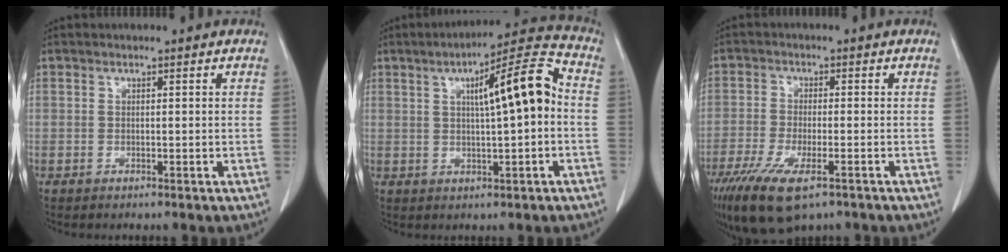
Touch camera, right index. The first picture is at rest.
{"total": 11.3, "force": [1.3, 1.2, 11.2], "torque": [-0.164, 0.028, 0.017]}
{"total": 11.3, "force": [-7.2, 3.3, 8.1], "torque": [-0.143, -0.025, -0.116]}